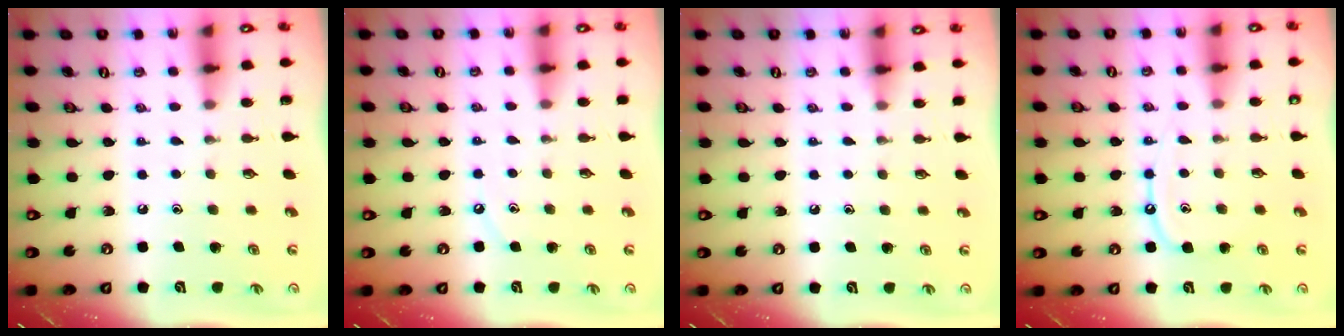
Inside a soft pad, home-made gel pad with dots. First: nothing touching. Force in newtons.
{"total": 2.7, "press": 2.7, "slide": 0.5}
{"total": 3.0, "press": 2.9, "slide": 0.5}
{"total": 8.2, "press": 8.1, "slide": 0.9}